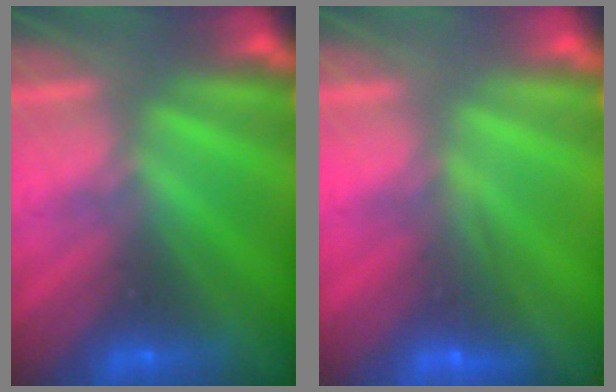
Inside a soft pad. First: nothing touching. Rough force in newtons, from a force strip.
{"total": 2.9}